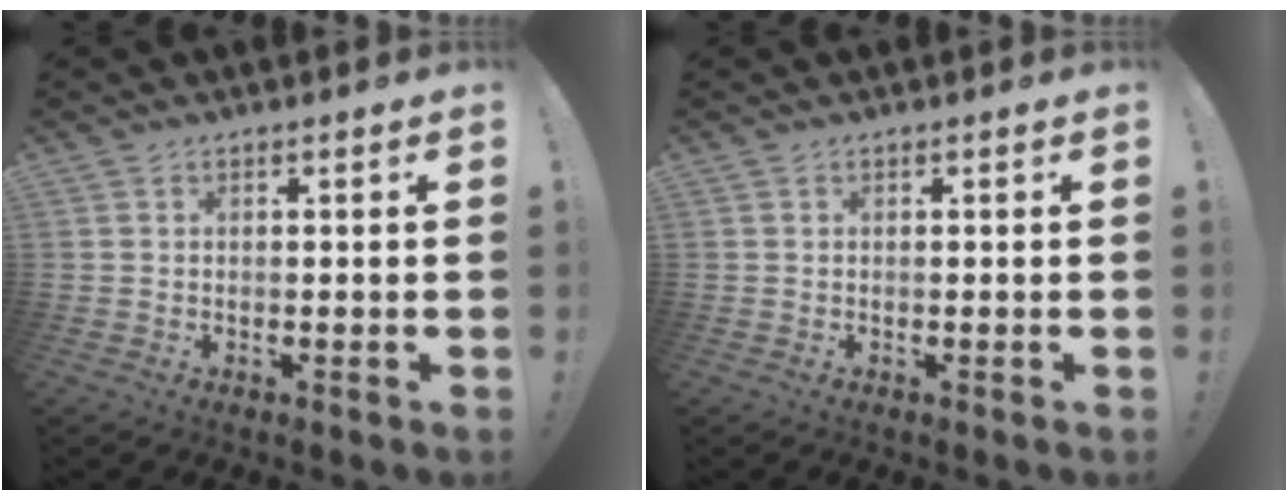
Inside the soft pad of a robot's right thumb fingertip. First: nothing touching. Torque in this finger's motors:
{"motor_torque": [0.00, 0.00, -0.07, 0.07, 0.03]}